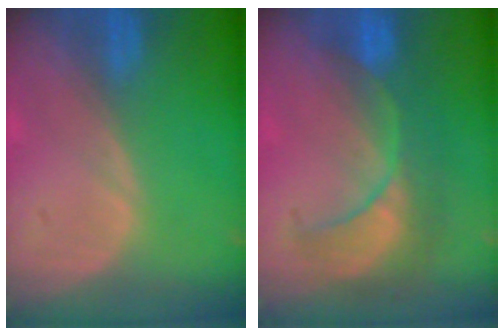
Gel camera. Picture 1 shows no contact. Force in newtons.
{"total": 8.1, "press": 8.0, "slide": 1.0}